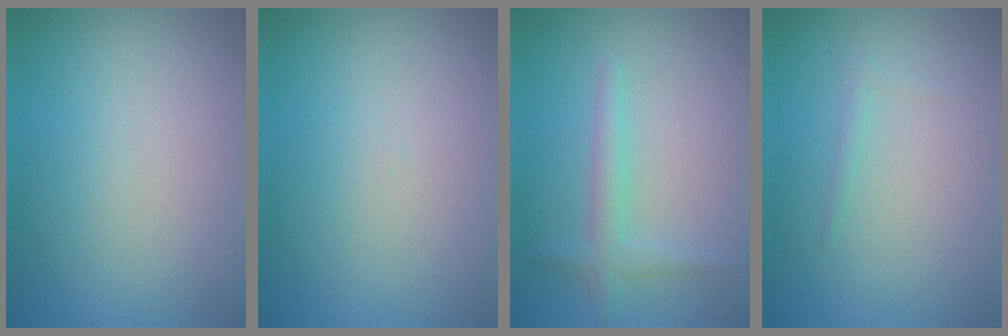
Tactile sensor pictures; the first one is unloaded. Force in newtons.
{"total": 0.0}
{"total": 1.9, "press": 1.9, "slide": 0.1}
{"total": 0.7, "press": 0.7, "slide": 0.0}